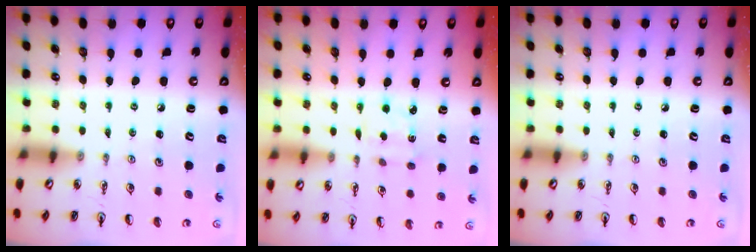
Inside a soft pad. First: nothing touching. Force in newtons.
{"total": 1.9, "press": 1.7, "slide": 0.8}
{"total": 0.0}